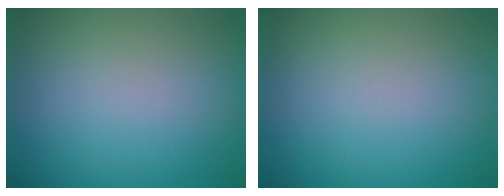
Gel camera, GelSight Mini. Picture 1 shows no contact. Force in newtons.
{"total": 0.0}